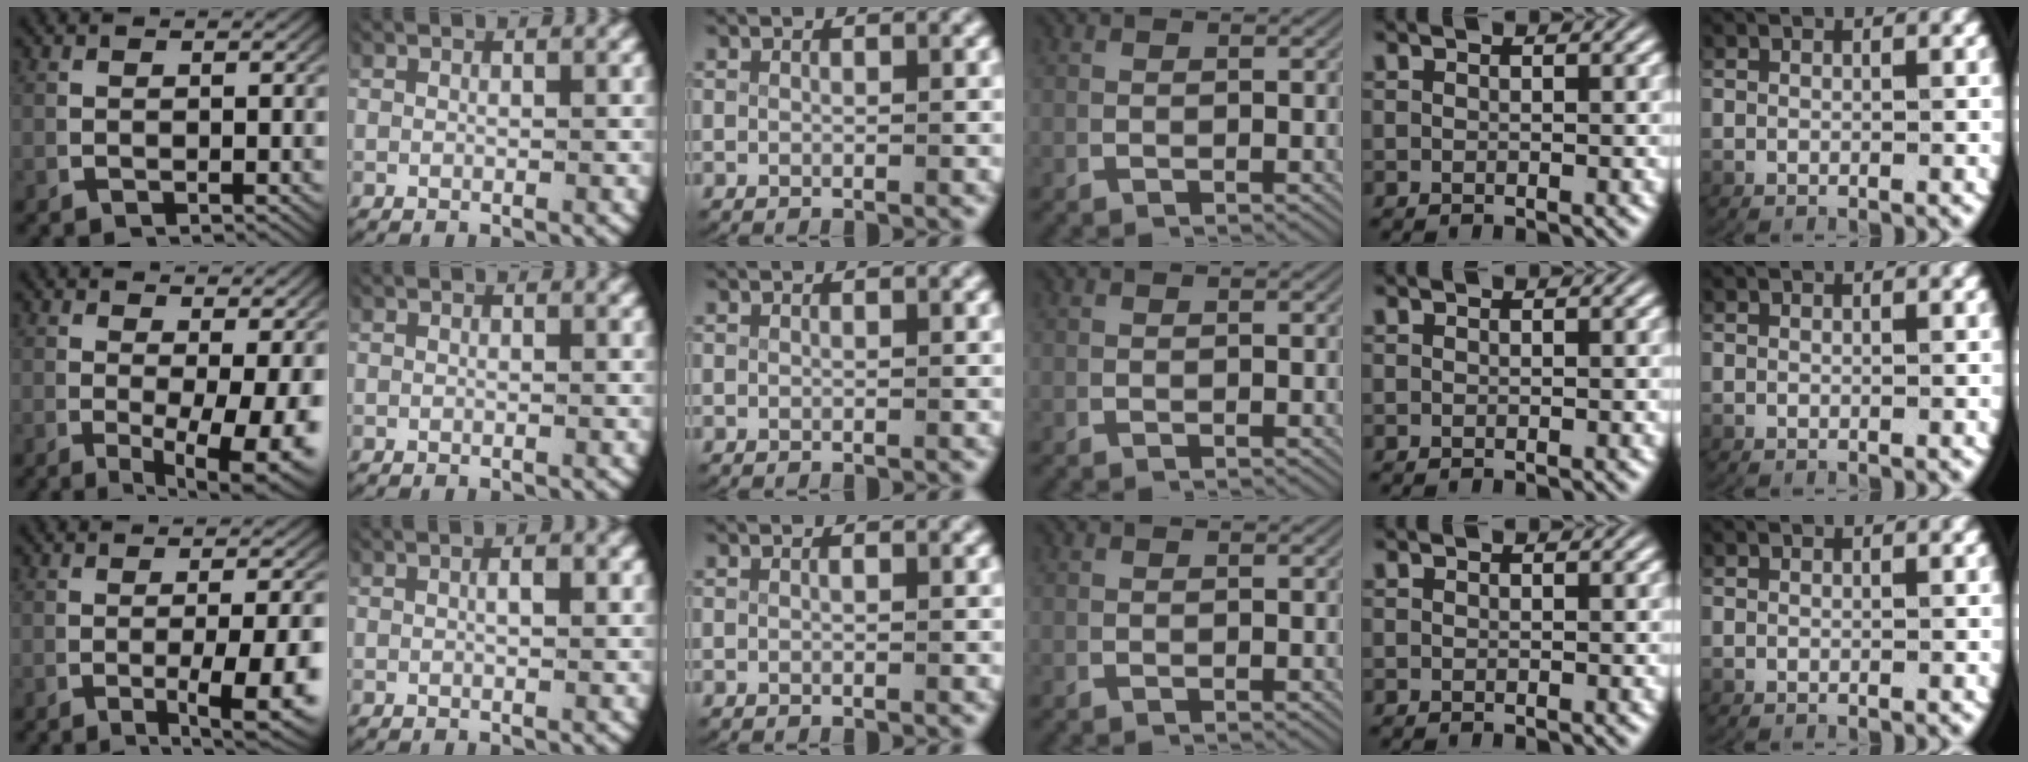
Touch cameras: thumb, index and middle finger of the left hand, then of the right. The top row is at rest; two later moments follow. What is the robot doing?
{"motion": "lift_and_place", "object": "map"}